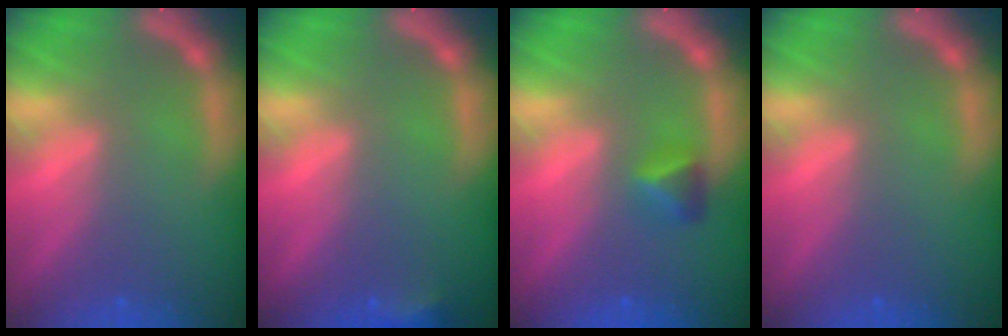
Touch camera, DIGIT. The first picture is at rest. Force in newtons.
{"total": 1.9}
{"total": 1.9}
{"total": 0.0}